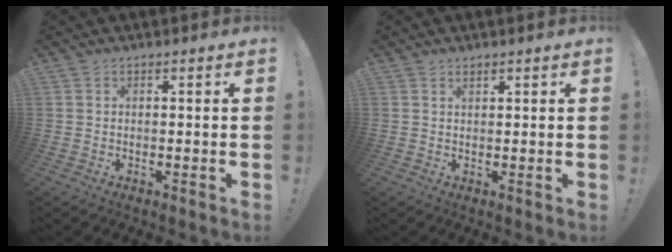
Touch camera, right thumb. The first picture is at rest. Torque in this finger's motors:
{"motor_torque": [-0.05, -0.01, 0.06, 0.07, 0.00]}